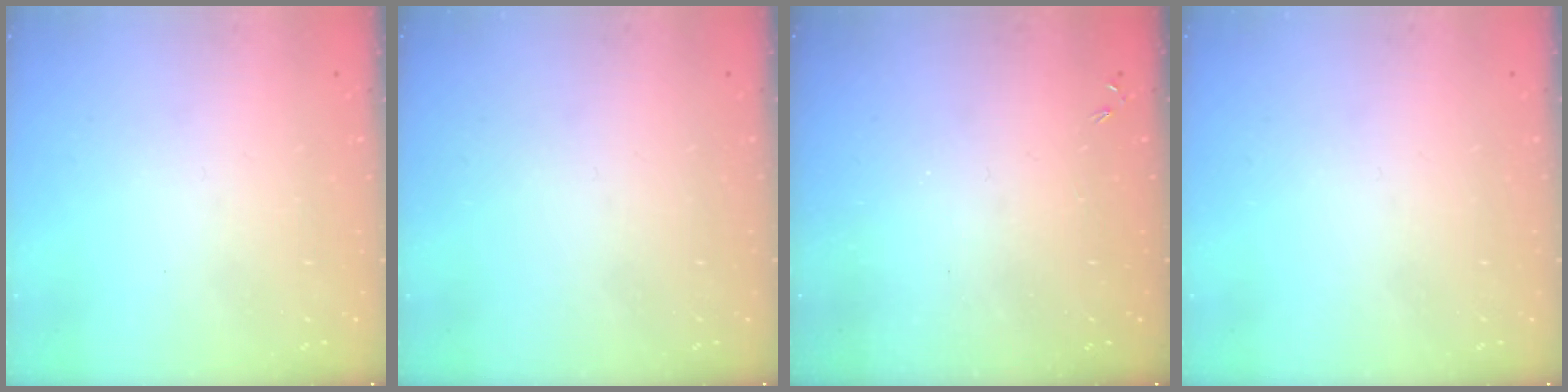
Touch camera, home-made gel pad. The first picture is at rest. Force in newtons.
{"total": 0.0}
{"total": 0.0}
{"total": 0.0}